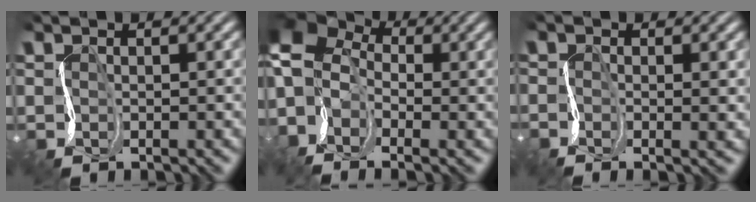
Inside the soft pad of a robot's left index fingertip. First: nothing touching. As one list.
[{"total": 9.3, "force": [-1.9, 6.1, 6.8], "torque": [-0.113, 0.027, -0.063]}, {"total": 1.7, "force": [0.2, 0.2, 1.7], "torque": [-0.016, 0.004, -0.007]}]